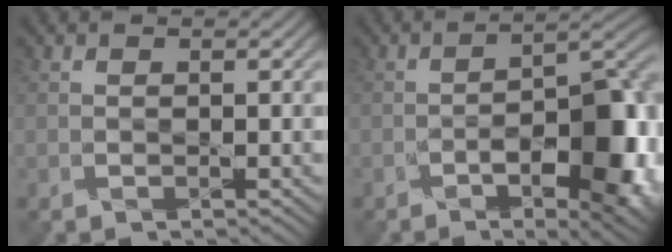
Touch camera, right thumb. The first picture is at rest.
{"total": 13.8, "force": [-5.5, 5.2, 11.5], "torque": [-0.151, -0.002, -0.080]}